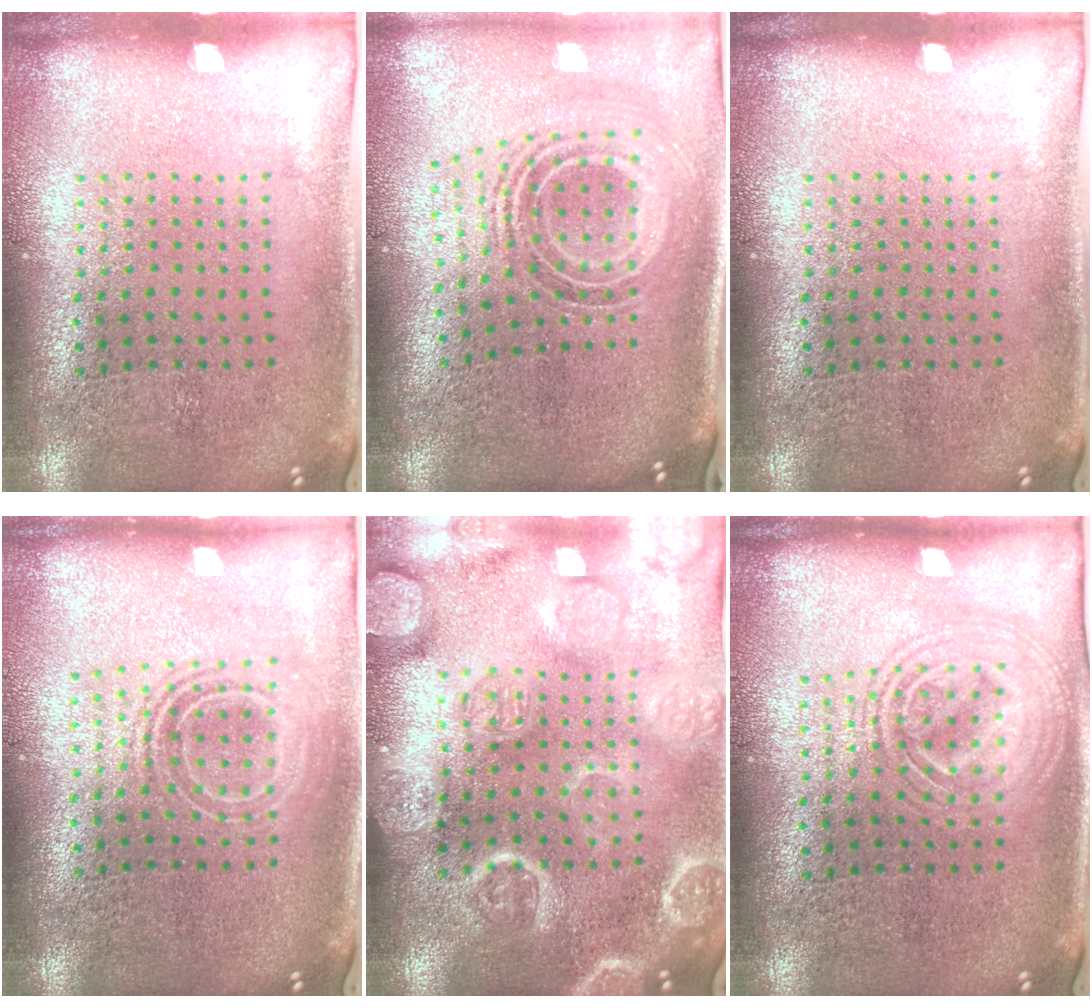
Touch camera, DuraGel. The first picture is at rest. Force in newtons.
{"total": 1.6, "press": 1.3, "slide": 0.9}
{"total": 0.0}
{"total": 1.7, "press": 1.3, "slide": 1.1}
{"total": 6.1, "press": 6.0, "slide": 0.9}
{"total": 3.0, "press": 3.0, "slide": 0.4}